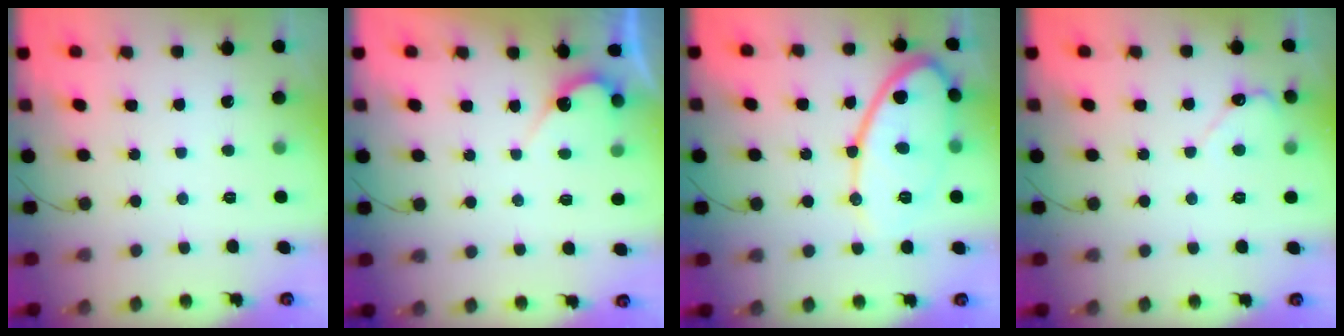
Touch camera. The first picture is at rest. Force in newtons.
{"total": 4.5, "press": 4.5, "slide": 0.3}
{"total": 14.8, "press": 14.7, "slide": 0.9}
{"total": 3.0, "press": 3.0, "slide": 0.3}